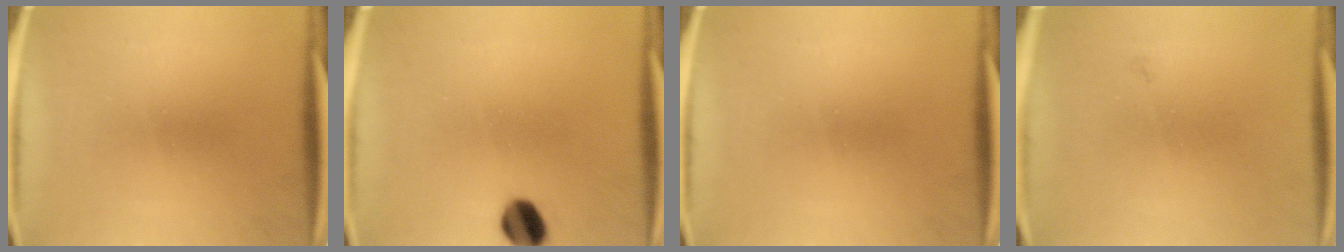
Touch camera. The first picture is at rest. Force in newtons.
{"total": 6.3}
{"total": 0.0}
{"total": 0.7}